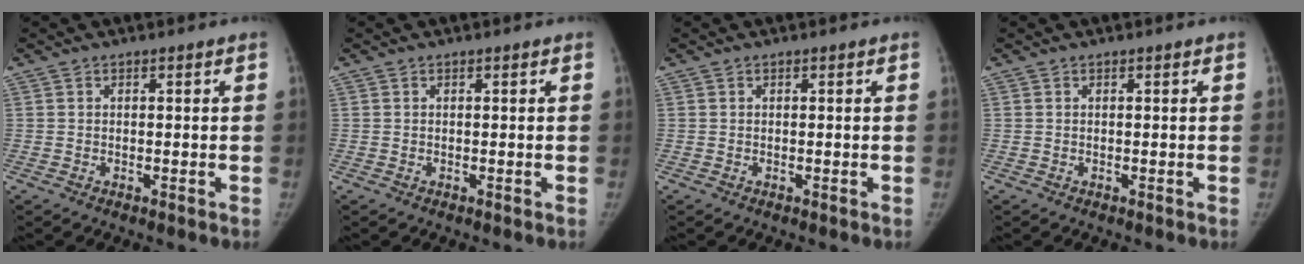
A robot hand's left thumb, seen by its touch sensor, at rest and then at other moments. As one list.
[{"total": 0.0}, {"total": 0.0}, {"total": 0.0}]